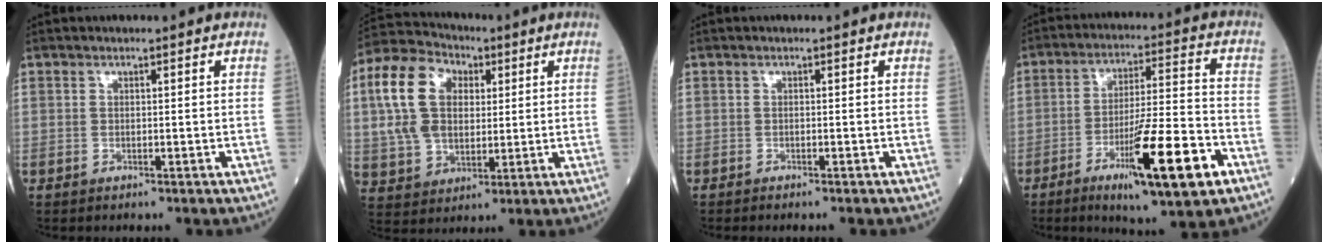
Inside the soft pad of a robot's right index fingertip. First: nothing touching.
{"total": 12.9, "force": [3.6, 8.8, 8.8], "torque": [-0.212, 0.037, 0.070]}
{"total": 0.8, "force": [-0.7, -0.1, 0.4], "torque": [-0.003, 0.001, -0.009]}
{"total": 15.5, "force": [-7.2, 1.2, 13.7], "torque": [-0.230, -0.018, -0.111]}